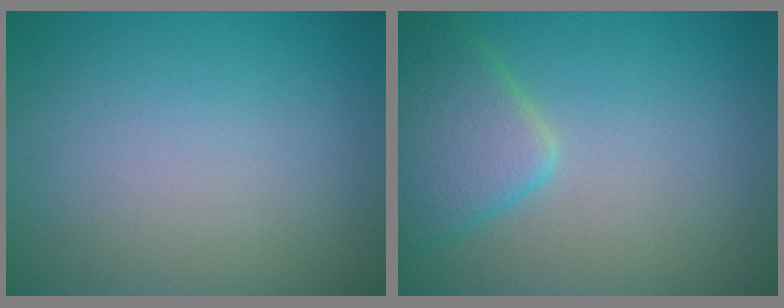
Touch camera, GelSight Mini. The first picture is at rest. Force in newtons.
{"total": 4.9, "press": 4.9, "slide": 0.3}